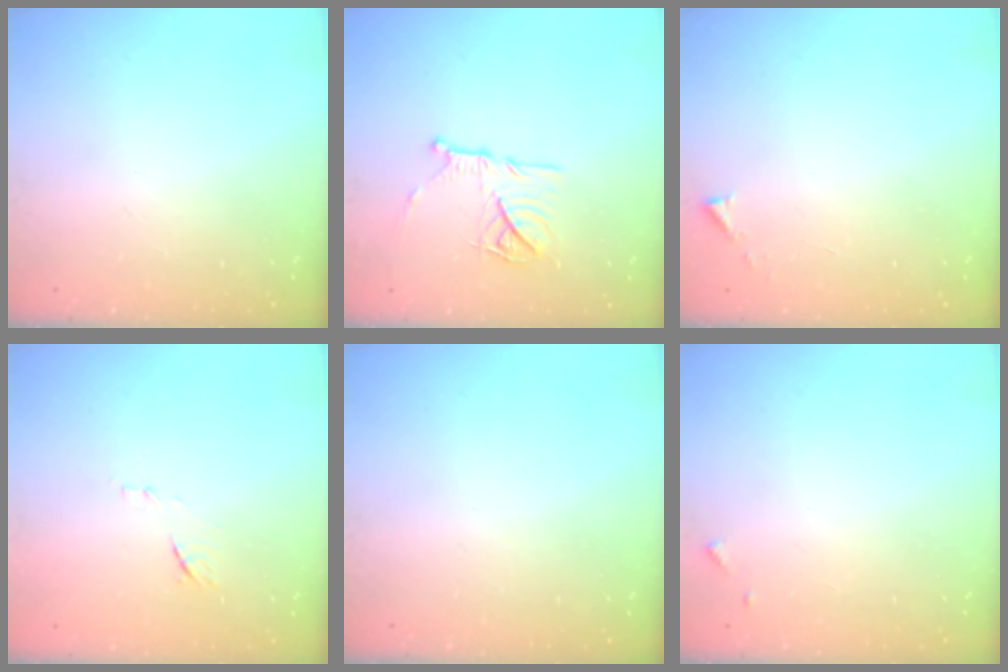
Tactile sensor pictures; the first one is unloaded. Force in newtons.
{"total": 14.9, "press": 14.8, "slide": 1.4}
{"total": 2.9, "press": 2.9, "slide": 0.4}
{"total": 7.1, "press": 7.1, "slide": 0.7}
{"total": 0.0}
{"total": 5.1, "press": 5.1, "slide": 0.5}